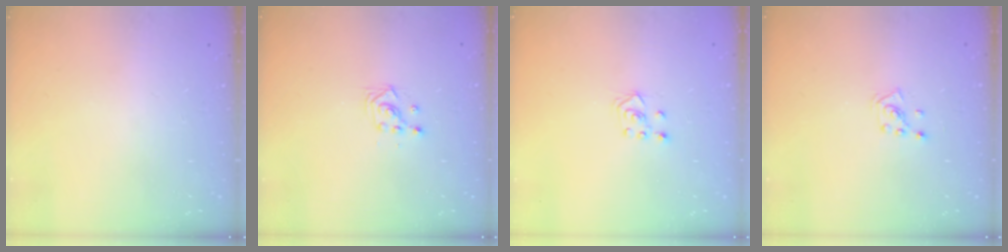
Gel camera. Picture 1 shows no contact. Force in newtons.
{"total": 3.4, "press": 3.3, "slide": 0.3}
{"total": 3.6, "press": 3.6, "slide": 0.4}
{"total": 2.6, "press": 2.6, "slide": 0.5}